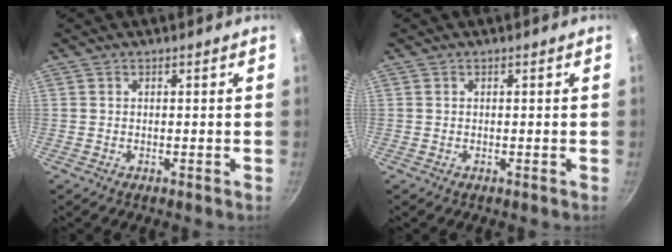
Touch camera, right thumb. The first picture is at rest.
{"total": 0.0}